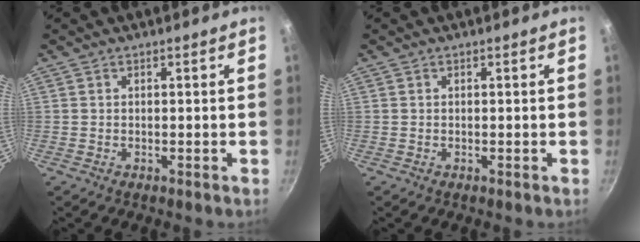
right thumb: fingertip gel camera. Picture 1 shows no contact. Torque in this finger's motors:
{"motor_torque": [0.06, 0.05, -0.09, 0.09, 0.02]}